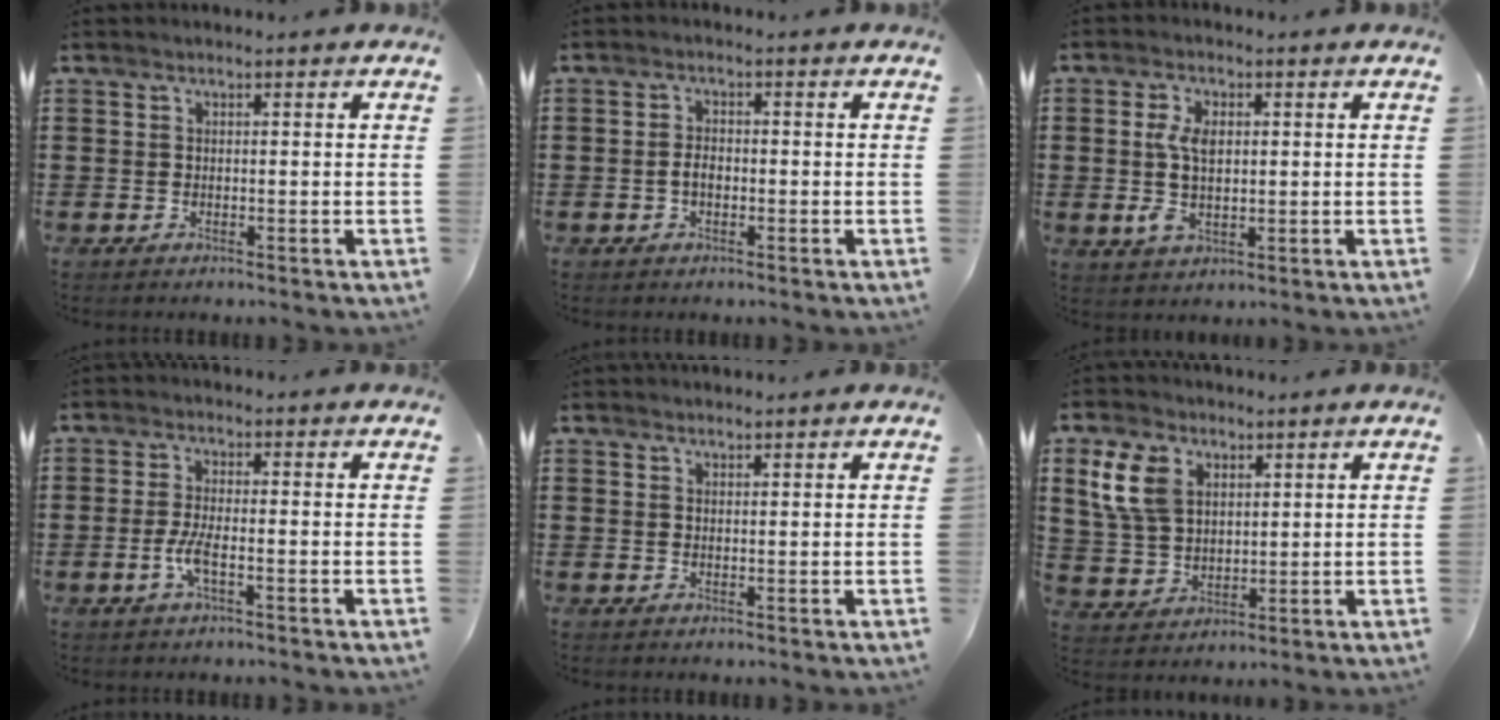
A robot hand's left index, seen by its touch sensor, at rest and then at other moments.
{"total": 2.1, "force": [-0.4, 1.1, 1.8], "torque": [-0.043, 0.001, -0.011]}
{"total": 5.8, "force": [0.5, 3.2, 4.8], "torque": [-0.110, 0.006, 0.005]}
{"total": 3.6, "force": [-1.4, 0.7, 3.3], "torque": [-0.078, -0.006, -0.030]}
{"total": 1.0, "force": [1.0, 0.2, 0.0], "torque": [-0.002, 0.000, 0.020]}
{"total": 8.1, "force": [3.6, 5.5, 4.6], "torque": [-0.122, 0.014, 0.068]}